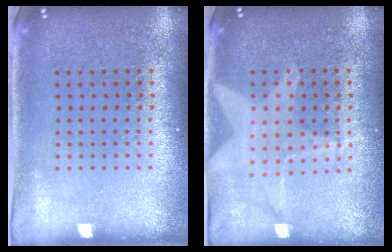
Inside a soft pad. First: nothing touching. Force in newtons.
{"total": 1.2, "press": 1.2, "slide": 0.2}